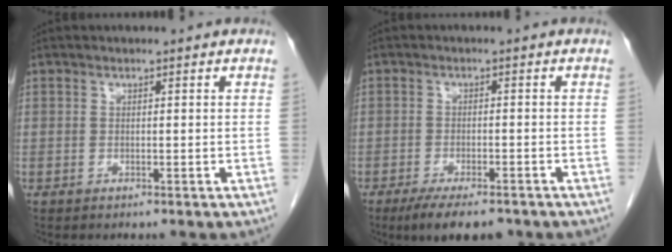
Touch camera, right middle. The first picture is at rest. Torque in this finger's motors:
{"motor_torque": [0.65, -0.52, 0.11, 0.03]}